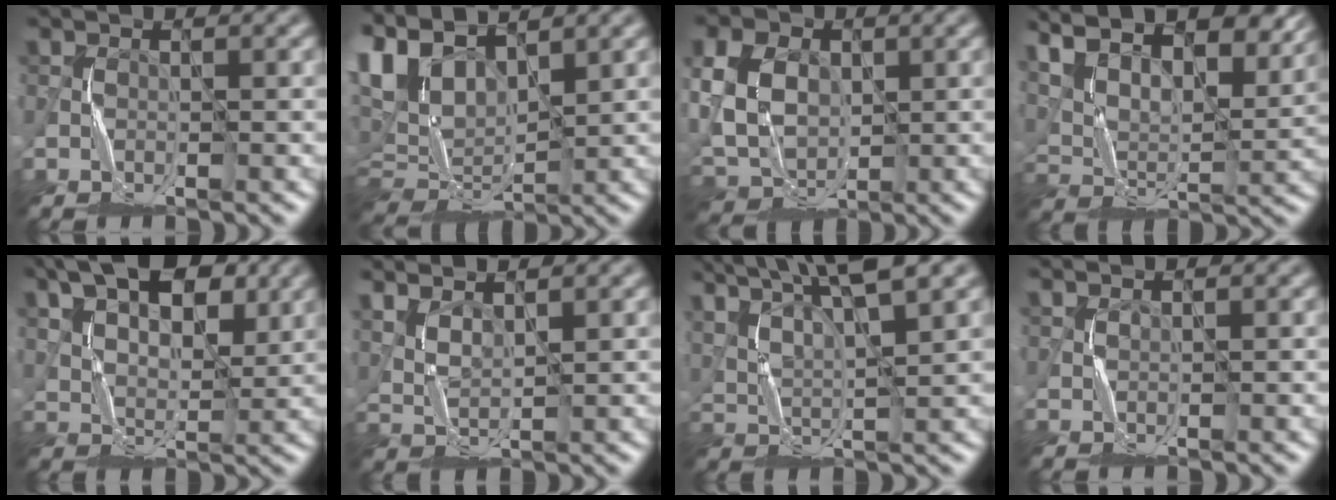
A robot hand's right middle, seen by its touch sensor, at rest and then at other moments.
{"total": 8.1, "force": [3.8, 4.4, 5.8], "torque": [-0.139, 0.010, 0.070]}
{"total": 9.0, "force": [1.3, 6.6, 5.9], "torque": [-0.144, 0.019, 0.016]}
{"total": 14.6, "force": [10.0, 5.7, 9.0], "torque": [-0.185, 0.029, 0.149]}
{"total": 11.2, "force": [5.6, 5.7, 7.8], "torque": [-0.127, 0.023, 0.081]}
{"total": 3.6, "force": [2.6, 1.1, 2.3], "torque": [-0.050, 0.004, 0.048]}
{"total": 10.2, "force": [6.8, 2.4, 7.2], "torque": [-0.137, 0.015, 0.099]}
{"total": 1.0, "force": [0.8, 0.2, 0.5], "torque": [-0.010, -0.002, 0.009]}